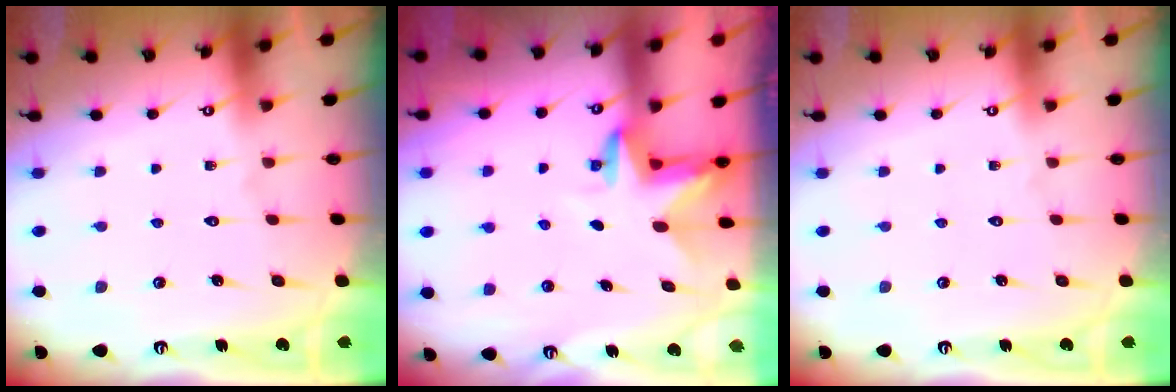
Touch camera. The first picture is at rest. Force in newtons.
{"total": 3.3, "press": 3.3, "slide": 0.2}
{"total": 0.0}